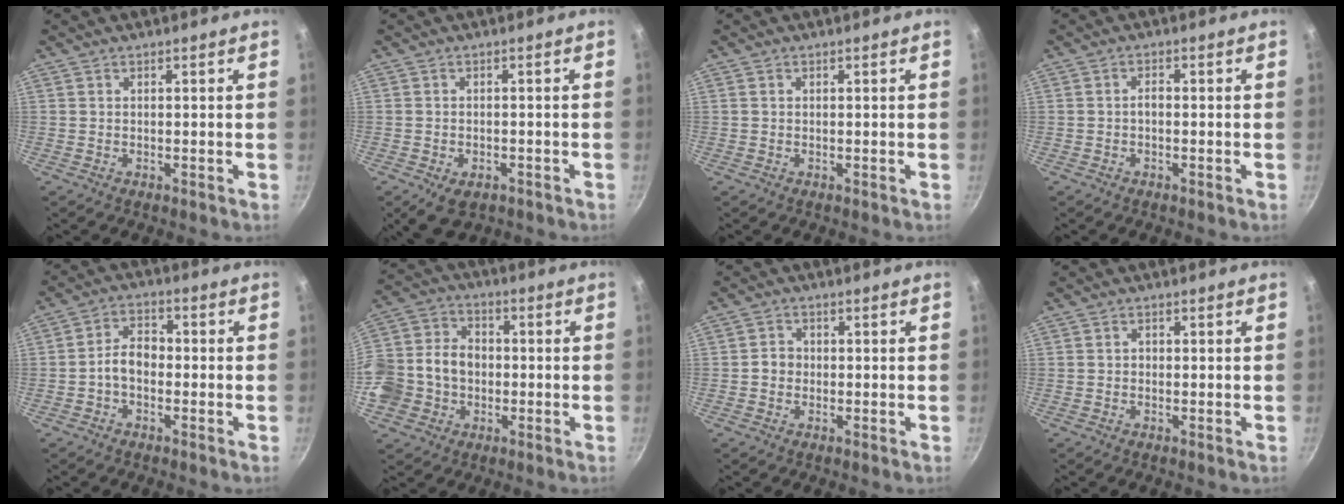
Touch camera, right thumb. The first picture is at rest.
{"total": 5.0, "force": [-2.3, 3.2, 3.0], "torque": [-0.043, 0.008, -0.025]}
{"total": 0.6, "force": [0.1, 0.5, 0.2], "torque": [-0.001, 0.003, 0.000]}
{"total": 1.5, "force": [-0.4, 0.9, 1.2], "torque": [-0.016, 0.011, -0.008]}
{"total": 5.6, "force": [-1.3, 3.8, 3.9], "torque": [-0.051, 0.028, -0.034]}
{"total": 17.0, "force": [-2.6, 14.1, 9.2], "torque": [-0.189, 0.041, -0.050]}
{"total": 2.8, "force": [-0.4, 2.5, 1.2], "torque": [-0.005, 0.011, -0.011]}
{"total": 1.1, "force": [-0.1, 0.9, 0.5], "torque": [-0.007, 0.005, -0.004]}